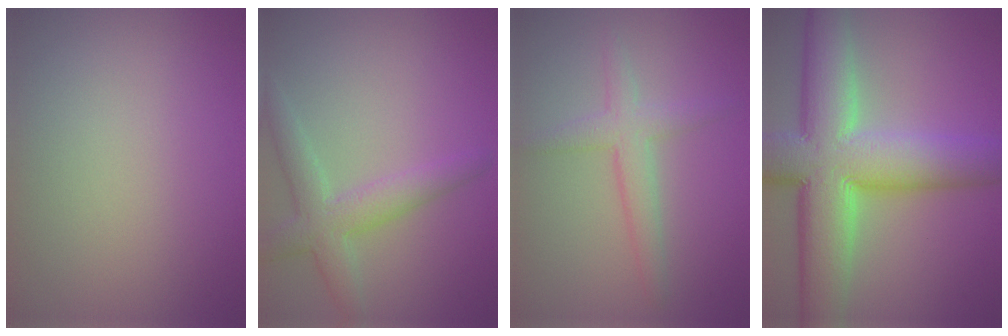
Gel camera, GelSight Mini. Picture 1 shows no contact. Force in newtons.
{"total": 3.8, "press": 3.8, "slide": 0.2}
{"total": 2.8, "press": 2.7, "slide": 0.2}
{"total": 12.8, "press": 12.8, "slide": 0.6}